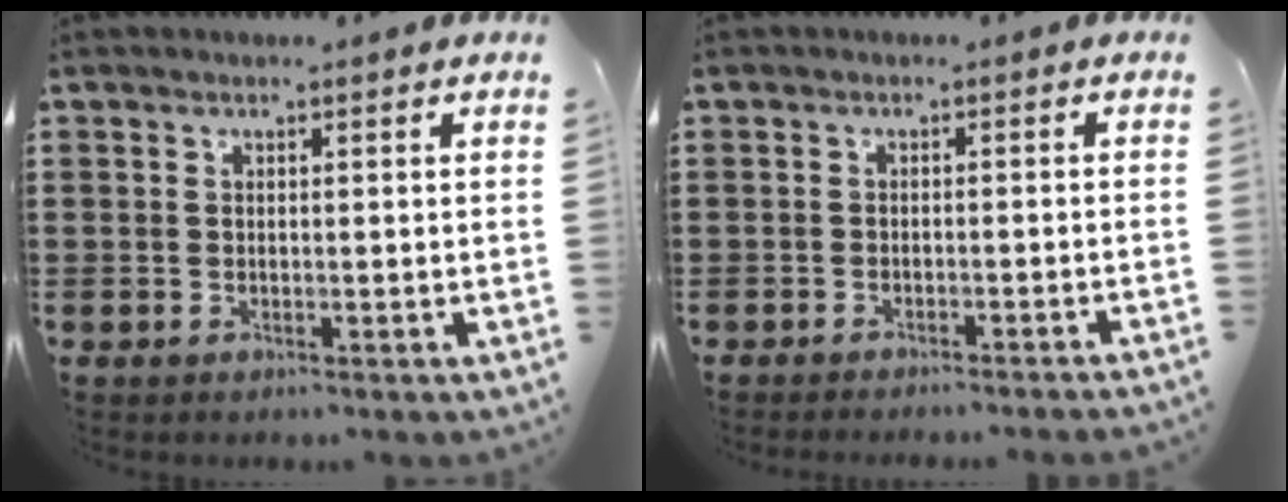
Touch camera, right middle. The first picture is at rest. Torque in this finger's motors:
{"motor_torque": [2.14, 0.00, 0.10, 0.04]}